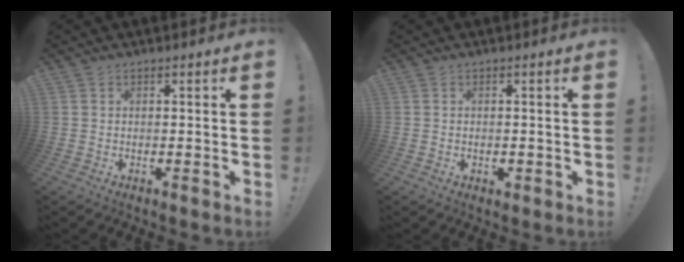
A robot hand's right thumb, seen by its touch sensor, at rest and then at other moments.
{"total": 0.9, "force": [0.0, 0.8, 0.3], "torque": [0.004, 0.000, 0.000]}